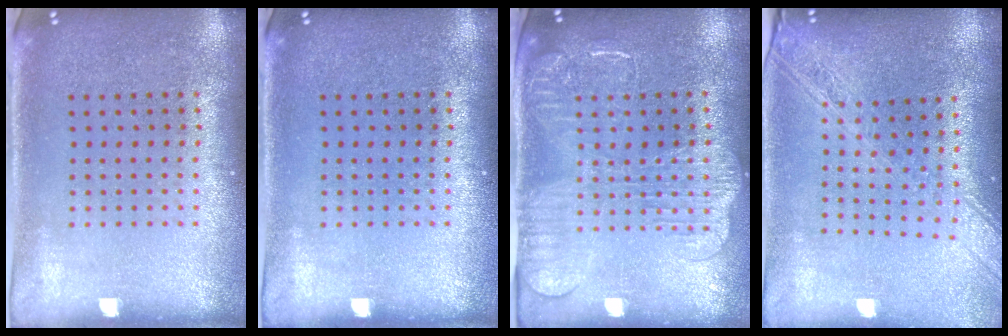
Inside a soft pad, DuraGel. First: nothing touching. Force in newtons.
{"total": 0.0}
{"total": 2.2, "press": 2.0, "slide": 0.9}
{"total": 2.2, "press": 1.9, "slide": 1.2}